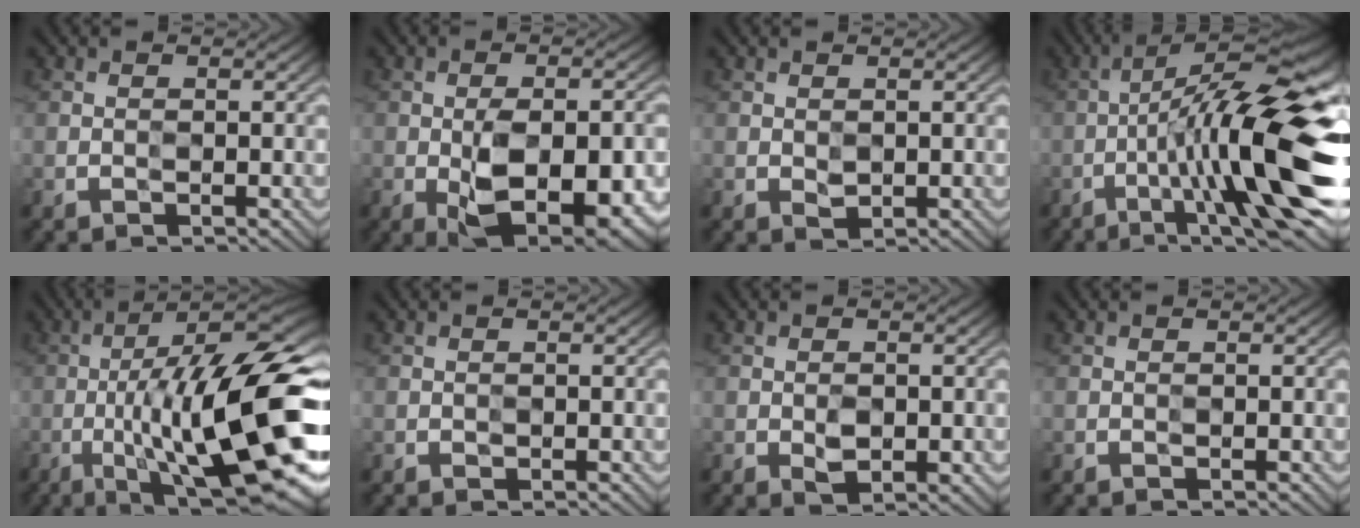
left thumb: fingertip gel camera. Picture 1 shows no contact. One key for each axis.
{"total": 11.4, "fx": -3.5, "fy": 5.7, "fz": 9.2, "tx": -0.140, "ty": -0.023, "tz": -0.043}
{"total": 1.0, "fx": 0.3, "fy": 0.9, "fz": 0.5, "tx": -0.009, "ty": -0.004, "tz": 0.009}
{"total": 17.1, "fx": -4.3, "fy": 3.9, "fz": 16.1, "tx": -0.230, "ty": 0.006, "tz": -0.055}
{"total": 19.6, "fx": -4.6, "fy": 5.4, "fz": 18.2, "tx": -0.273, "ty": -0.005, "tz": -0.062}
{"total": 0.9, "fx": -0.1, "fy": 0.8, "fz": 0.5, "tx": -0.009, "ty": -0.002, "tz": 0.000}
{"total": 2.2, "fx": -0.5, "fy": 1.5, "fz": 1.5, "tx": -0.024, "ty": -0.006, "tz": -0.004}
{"total": 0.0}